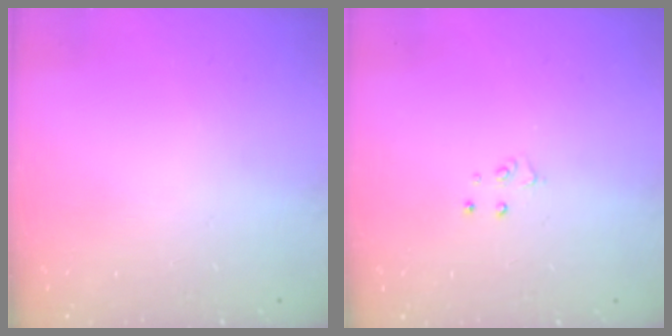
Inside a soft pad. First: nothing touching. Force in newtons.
{"total": 3.1, "press": 3.1, "slide": 0.3}